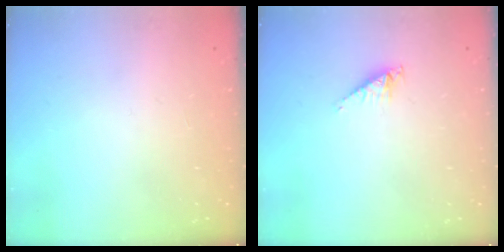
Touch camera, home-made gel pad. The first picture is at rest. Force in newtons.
{"total": 2.7, "press": 2.7, "slide": 0.3}